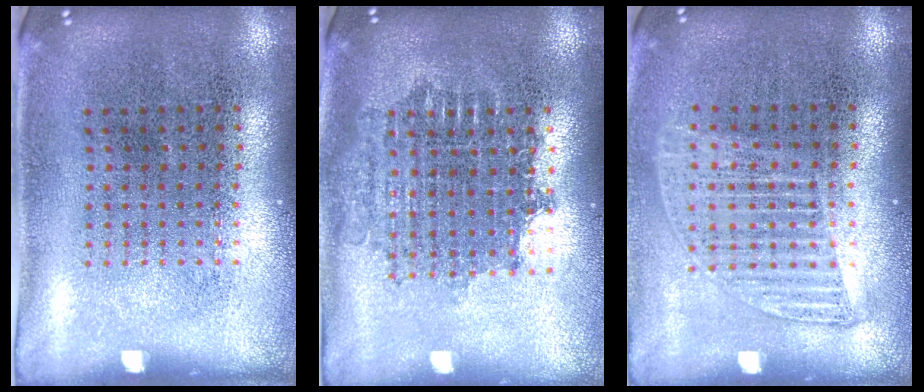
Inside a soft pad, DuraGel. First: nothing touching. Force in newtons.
{"total": 1.7, "press": 1.4, "slide": 1.0}
{"total": 1.2, "press": 1.1, "slide": 0.6}